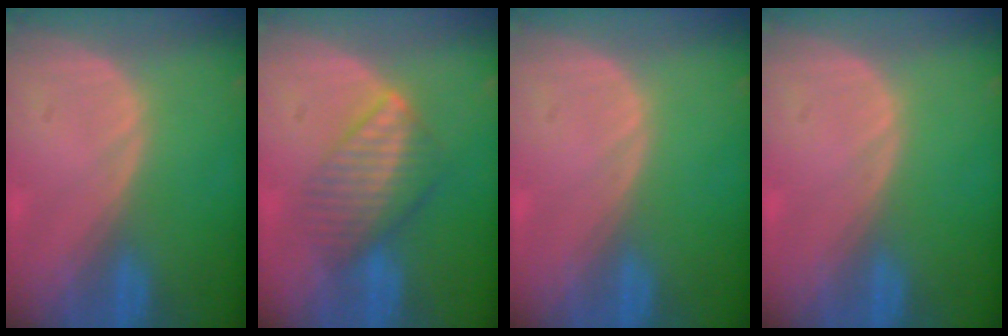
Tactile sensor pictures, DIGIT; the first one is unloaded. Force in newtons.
{"total": 6.4, "press": 6.2, "slide": 1.7}
{"total": 0.0}
{"total": 0.0}